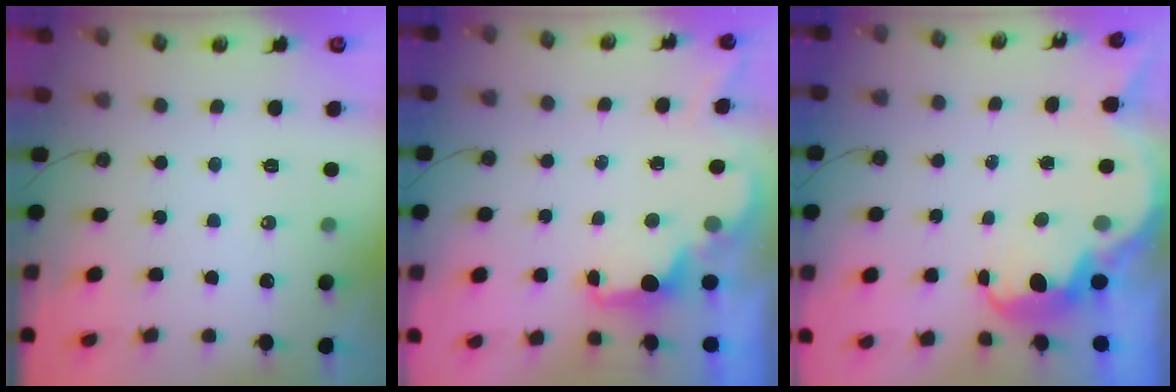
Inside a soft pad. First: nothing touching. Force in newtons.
{"total": 1.8, "press": 1.6, "slide": 0.8}
{"total": 3.4, "press": 3.3, "slide": 0.8}